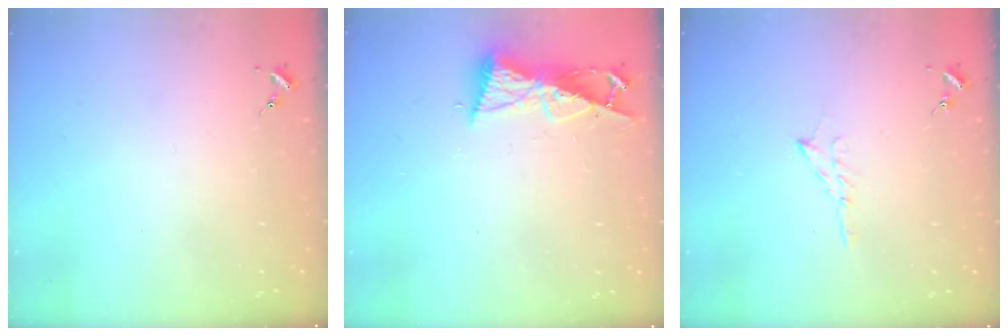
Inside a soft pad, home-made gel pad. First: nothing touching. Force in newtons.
{"total": 8.7, "press": 8.7, "slide": 0.7}
{"total": 5.1, "press": 5.0, "slide": 0.6}